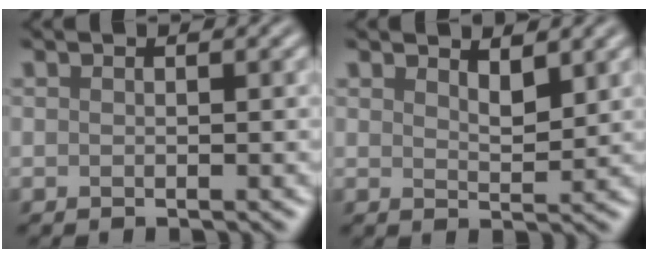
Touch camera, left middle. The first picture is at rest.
{"total": 1.9, "force": [1.6, 0.4, 0.9], "torque": [-0.015, -0.005, 0.026]}